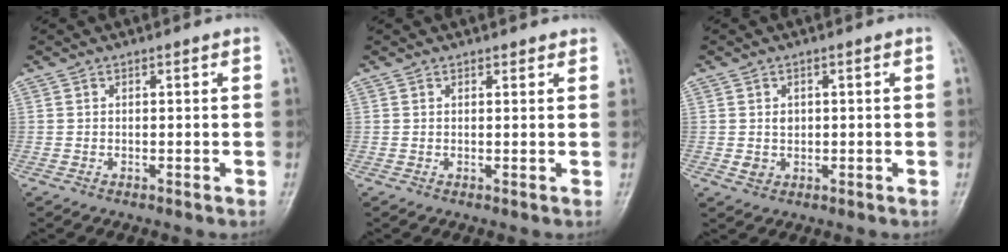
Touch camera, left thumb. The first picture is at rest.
{"total": 0.9, "force": [0.7, 0.5, 0.3], "torque": [0.001, -0.006, 0.006]}
{"total": 2.6, "force": [0.0, 2.3, 1.3], "torque": [-0.009, 0.001, 0.006]}